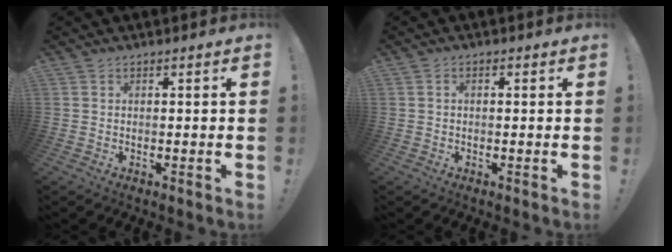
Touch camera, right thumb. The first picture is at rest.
{"total": 0.9, "force": [-0.3, 0.4, 0.8], "torque": [-0.022, 0.006, -0.003]}